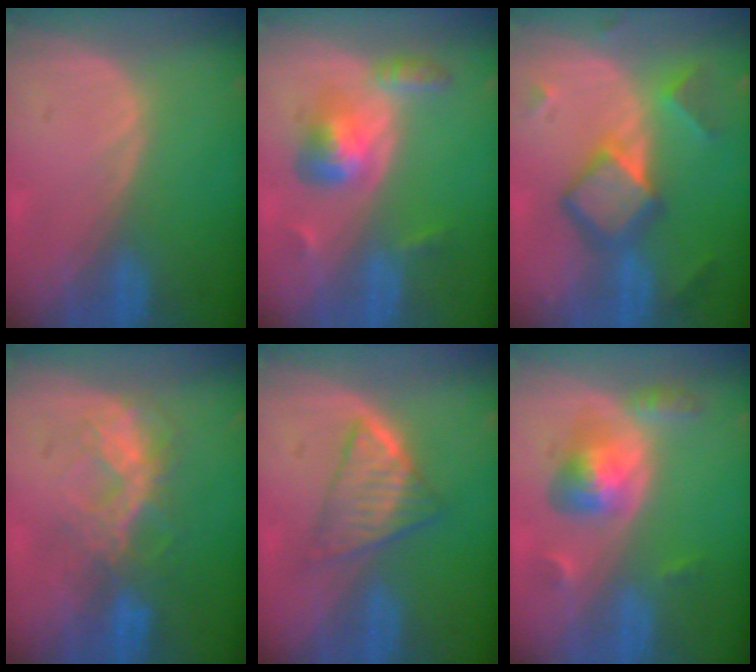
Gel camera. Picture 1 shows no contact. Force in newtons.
{"total": 6.1, "press": 5.5, "slide": 2.7}
{"total": 7.7, "press": 7.7, "slide": 0.7}
{"total": 6.5, "press": 6.5, "slide": 0.3}
{"total": 5.7, "press": 5.5, "slide": 1.6}
{"total": 5.9, "press": 5.6, "slide": 1.8}